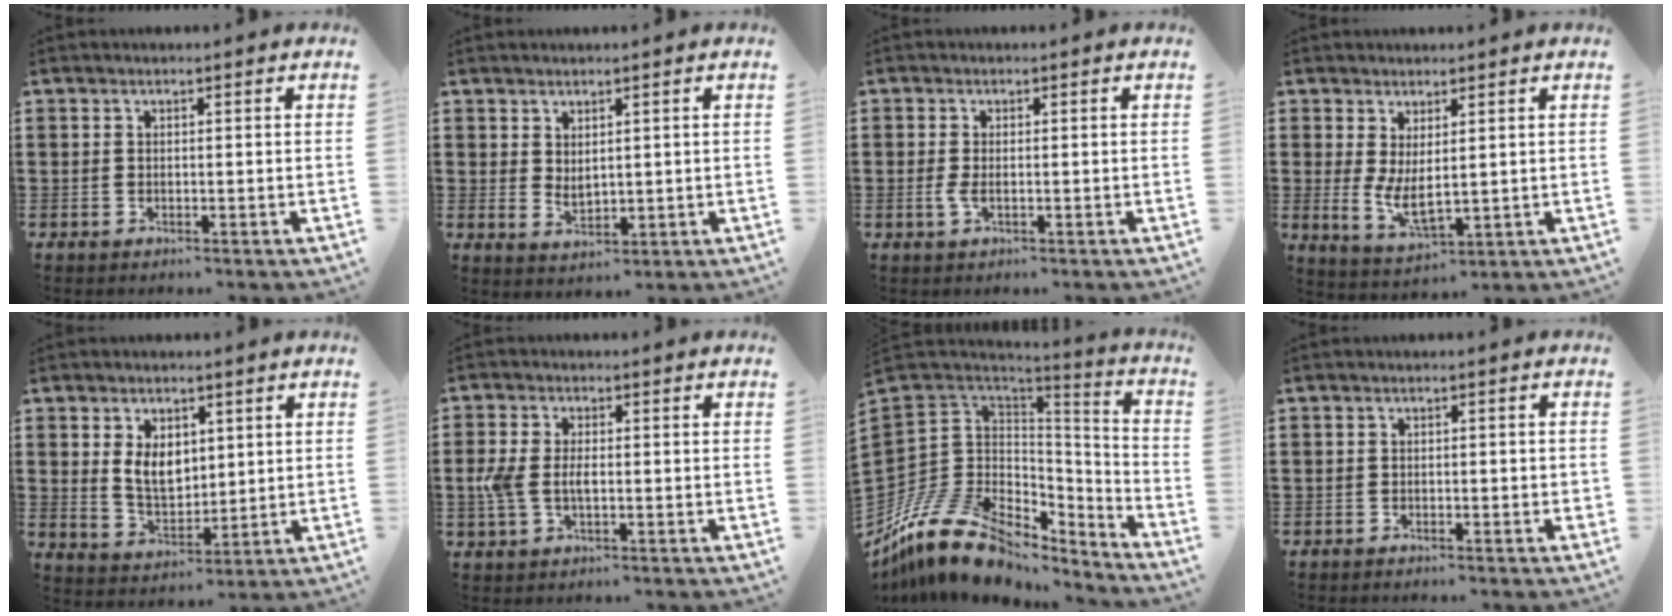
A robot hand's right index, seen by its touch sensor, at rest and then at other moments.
{"total": 2.1, "force": [1.3, 1.1, 1.3], "torque": [-0.025, 0.002, 0.024]}
{"total": 1.7, "force": [-0.3, 0.6, 1.5], "torque": [-0.037, -0.005, -0.008]}
{"total": 5.0, "force": [1.1, 2.0, 4.4], "torque": [-0.099, -0.005, 0.020]}
{"total": 6.1, "force": [1.9, 4.1, 4.1], "torque": [-0.083, 0.009, 0.033]}
{"total": 4.3, "force": [-0.5, 2.4, 3.5], "torque": [-0.095, -0.005, -0.018]}
{"total": 14.6, "force": [-8.8, 8.9, 7.4], "torque": [-0.182, 0.017, -0.160]}
{"total": 0.9, "force": [-0.8, 0.3, 0.3], "torque": [-0.010, -0.003, -0.016]}